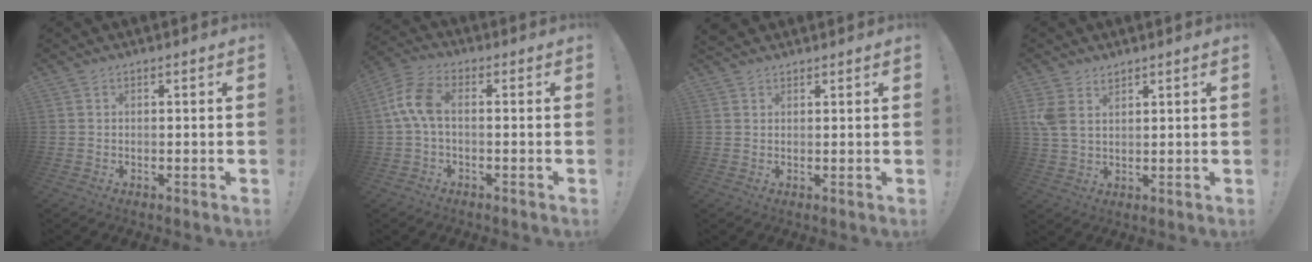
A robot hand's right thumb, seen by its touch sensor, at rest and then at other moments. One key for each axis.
{"total": 8.2, "fx": 0.5, "fy": 4.2, "fz": 7.0, "tx": -0.153, "ty": 0.010, "tz": 0.016}
{"total": 1.7, "fx": 1.5, "fy": 0.9, "fz": 0.3, "tx": -0.005, "ty": -0.004, "tz": 0.029}
{"total": 5.6, "fx": 3.1, "fy": 3.6, "fz": 3.0, "tx": -0.062, "ty": -0.014, "tz": 0.060}